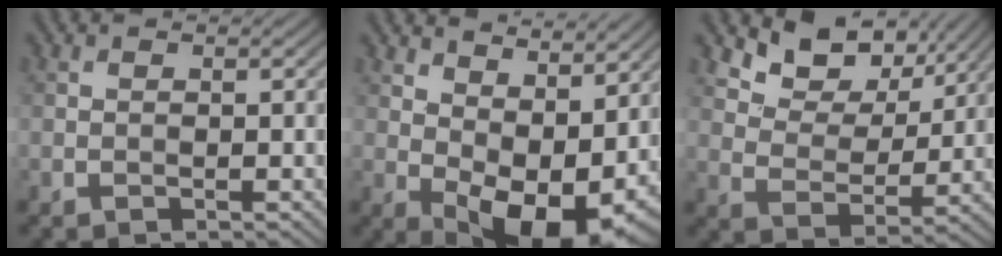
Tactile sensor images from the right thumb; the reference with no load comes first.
{"total": 12.8, "force": [2.8, 7.1, 10.2], "torque": [-0.153, -0.010, 0.066]}
{"total": 8.7, "force": [6.1, 4.8, 4.0], "torque": [-0.082, -0.012, 0.116]}